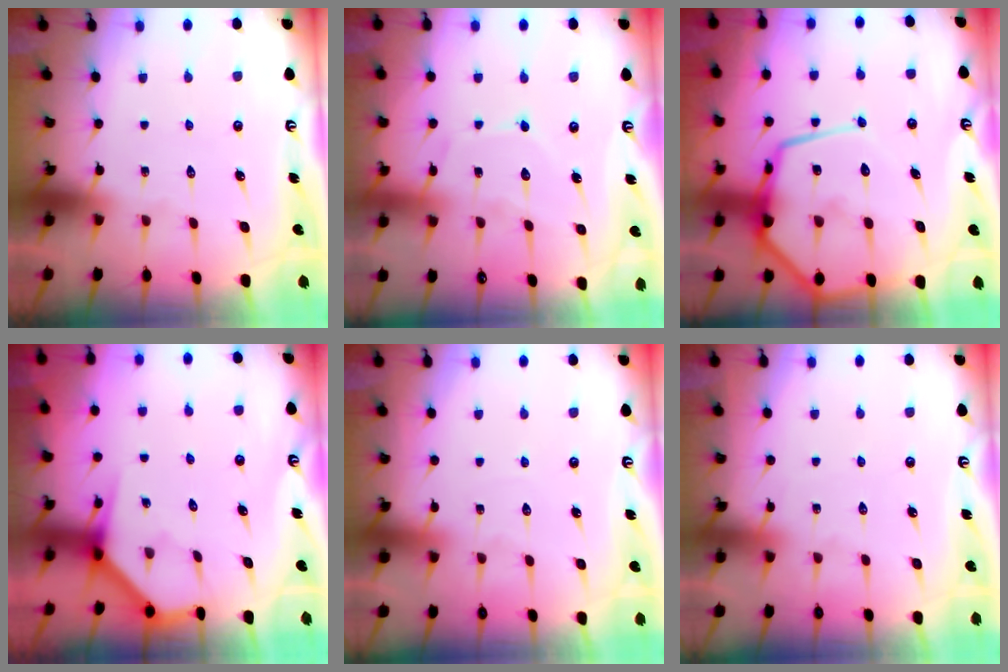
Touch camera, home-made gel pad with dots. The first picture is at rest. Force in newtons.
{"total": 8.5, "press": 8.5, "slide": 0.7}
{"total": 18.4, "press": 18.3, "slide": 1.8}
{"total": 4.3, "press": 4.2, "slide": 0.3}
{"total": 2.7, "press": 2.7, "slide": 0.3}
{"total": 3.9, "press": 3.9, "slide": 0.5}